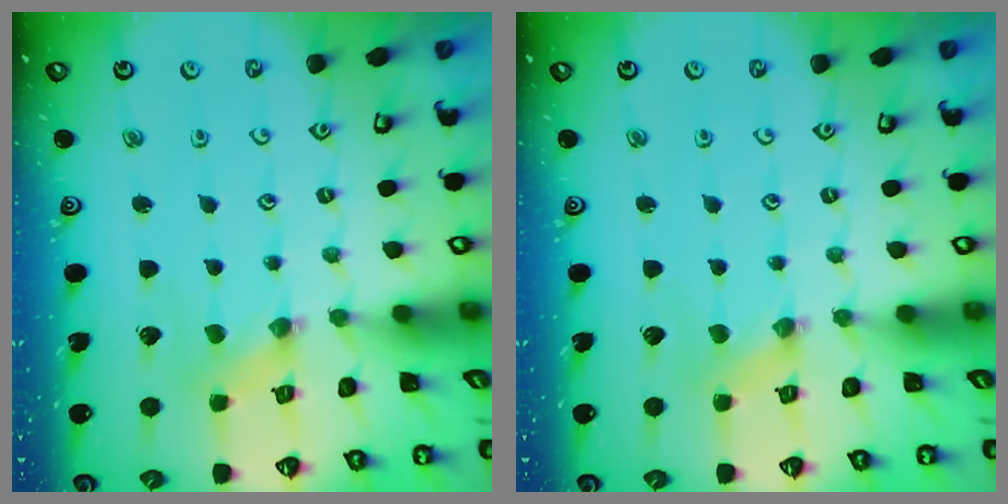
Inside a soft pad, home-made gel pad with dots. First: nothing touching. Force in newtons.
{"total": 0.0}